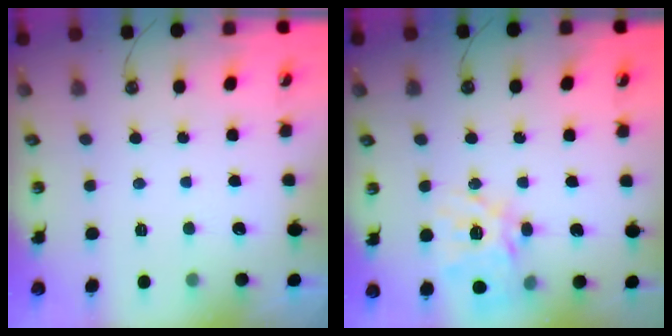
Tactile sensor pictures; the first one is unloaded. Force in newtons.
{"total": 17.5, "press": 17.3, "slide": 2.5}